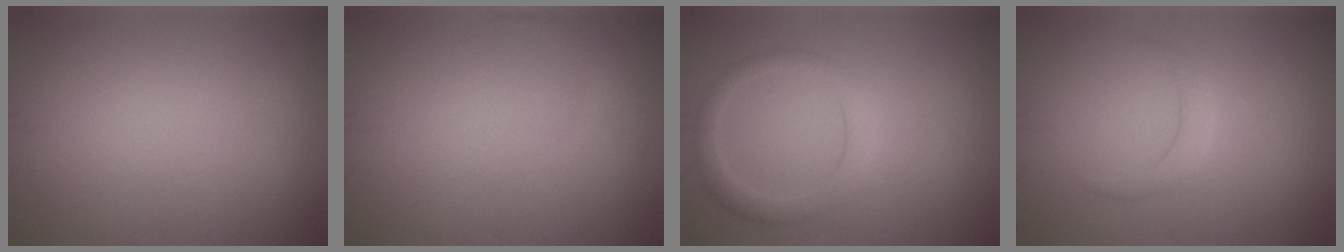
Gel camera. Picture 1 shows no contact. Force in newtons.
{"total": 0.6, "press": 0.6, "slide": 0.0}
{"total": 2.7, "press": 2.6, "slide": 0.2}
{"total": 1.5, "press": 1.5, "slide": 0.0}